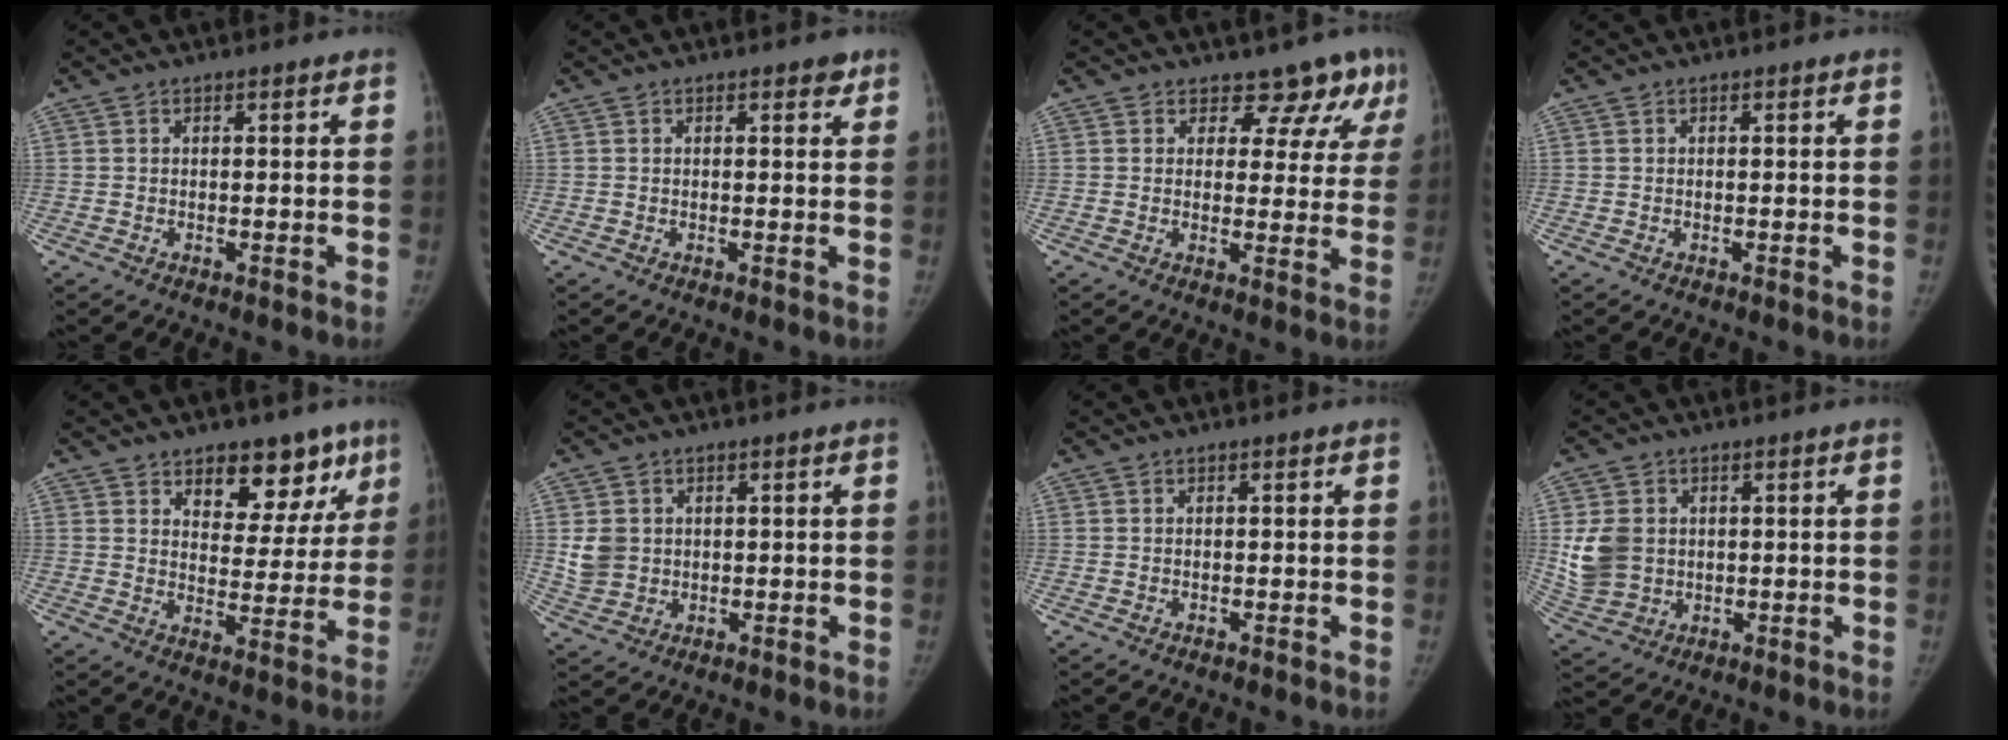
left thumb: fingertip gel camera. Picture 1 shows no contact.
{"total": 1.5, "force": [1.0, 0.8, 0.8], "torque": [0.003, -0.004, 0.008]}
{"total": 8.7, "force": [6.9, 4.9, 2.3], "torque": [0.022, -0.034, 0.061]}
{"total": 0.0}
{"total": 12.2, "force": [7.8, 6.9, 6.3], "torque": [-0.026, -0.042, 0.112]}
{"total": 5.1, "force": [1.0, 4.5, 2.3], "torque": [-0.029, -0.004, 0.029]}
{"total": 0.0}
{"total": 8.7, "force": [1.1, 7.1, 4.8], "torque": [-0.083, -0.003, 0.034]}